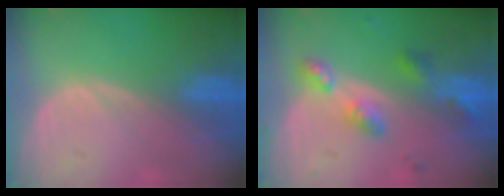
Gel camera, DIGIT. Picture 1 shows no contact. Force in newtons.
{"total": 5.3, "press": 5.1, "slide": 1.4}